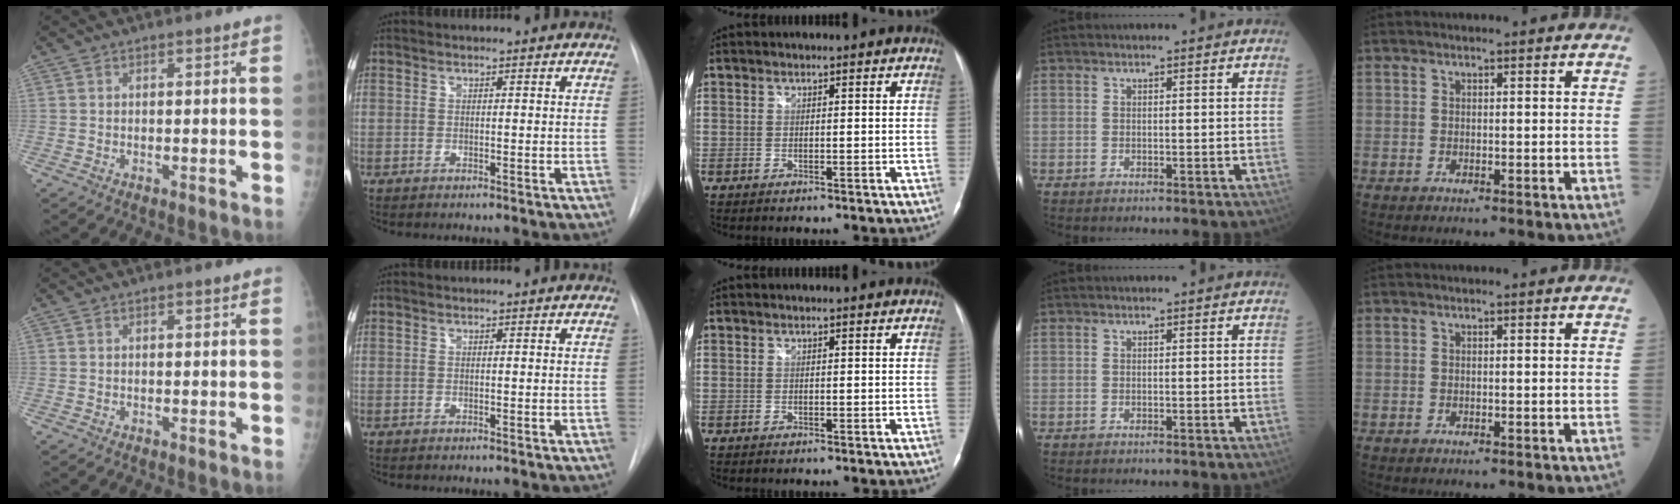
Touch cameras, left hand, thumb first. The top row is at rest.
{}